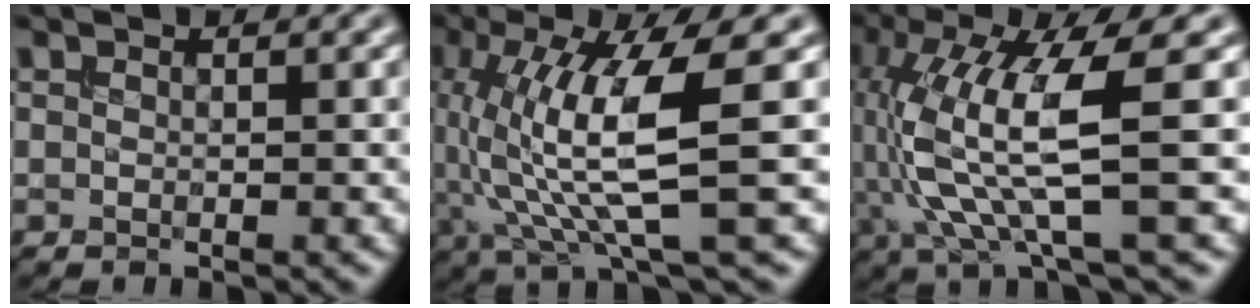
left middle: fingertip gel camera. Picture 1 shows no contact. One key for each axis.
{"total": 9.6, "fx": 0.3, "fy": 2.4, "fz": 9.2, "tx": -0.172, "ty": -0.007, "tz": 0.007}
{"total": 9.6, "fx": -0.5, "fy": 2.3, "fz": 9.3, "tx": -0.198, "ty": -0.008, "tz": -0.004}